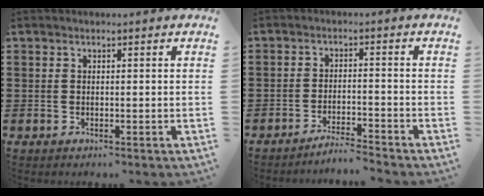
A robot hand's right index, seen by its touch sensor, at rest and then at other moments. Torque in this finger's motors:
{"motor_torque": [-0.36, 0.48, -0.25, -0.14]}